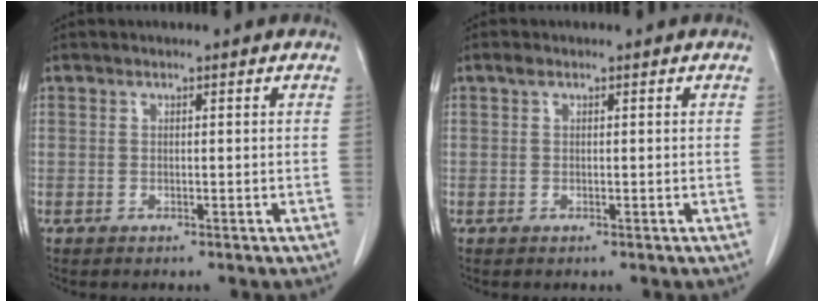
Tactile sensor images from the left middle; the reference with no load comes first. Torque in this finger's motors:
{"motor_torque": [0.05, -0.18, -0.21, -0.05]}